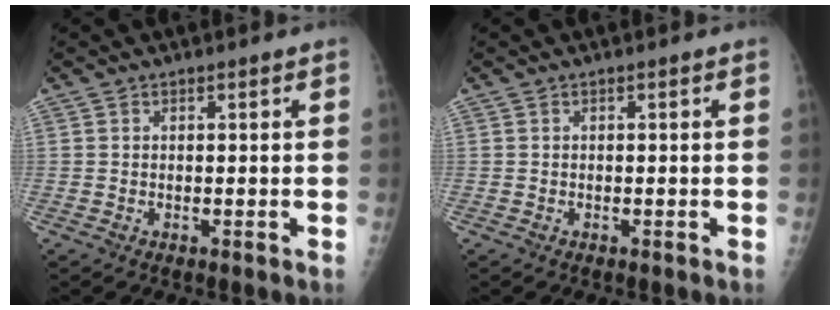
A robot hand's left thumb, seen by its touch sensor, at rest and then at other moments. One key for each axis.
{"total": 0.0}